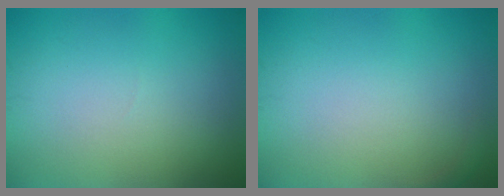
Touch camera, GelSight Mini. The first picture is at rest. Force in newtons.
{"total": 0.6, "press": 0.6, "slide": 0.1}